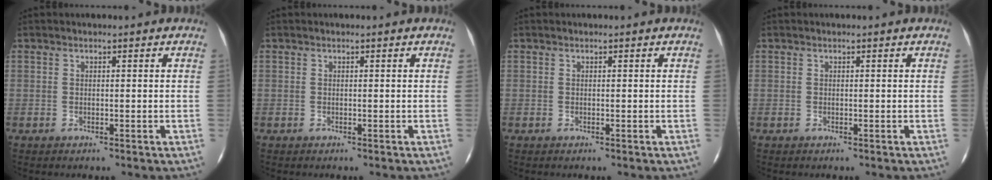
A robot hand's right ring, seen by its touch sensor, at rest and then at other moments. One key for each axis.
{"total": 0.0}
{"total": 0.0}
{"total": 0.0}